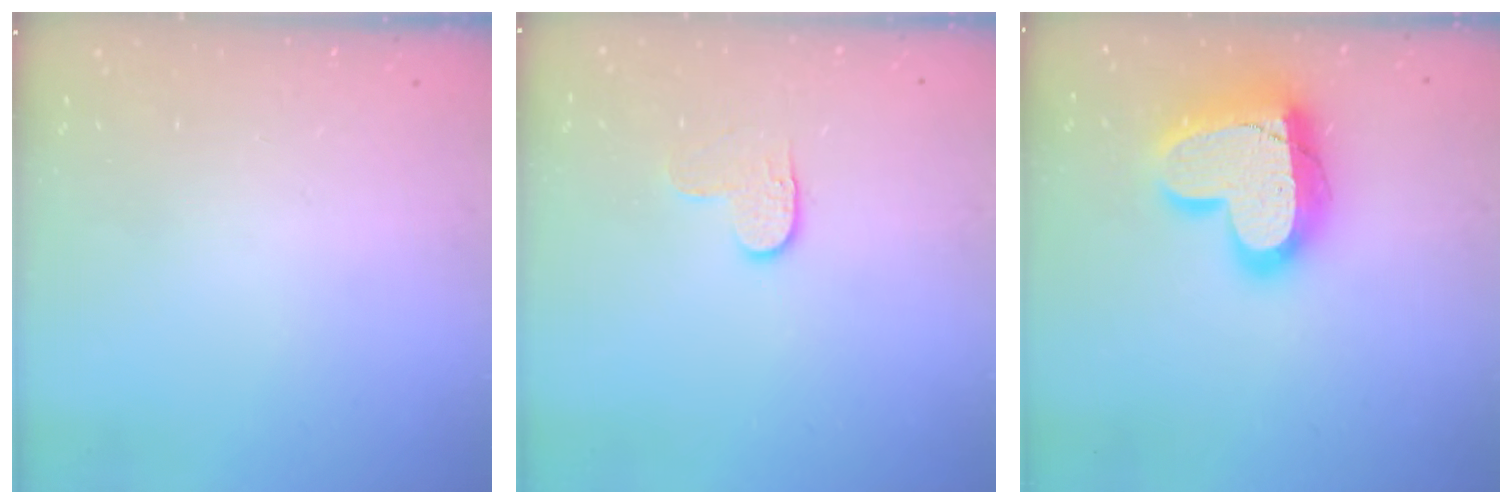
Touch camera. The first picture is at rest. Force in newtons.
{"total": 4.2, "press": 4.2, "slide": 0.5}
{"total": 21.4, "press": 21.3, "slide": 1.7}